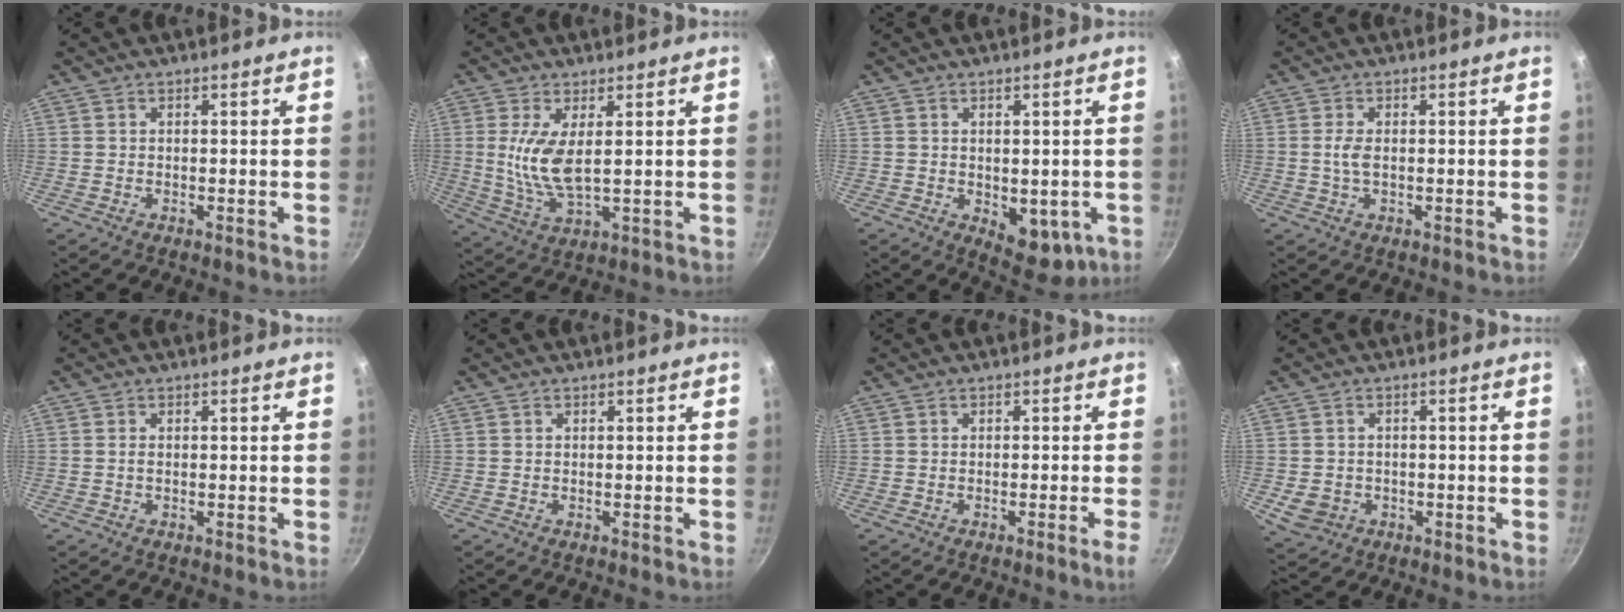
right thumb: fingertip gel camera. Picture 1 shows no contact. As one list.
[{"total": 8.8, "force": [1.6, 3.4, 7.9], "torque": [-0.165, -0.015, 0.039]}, {"total": 8.4, "force": [-1.5, 4.9, 6.7], "torque": [-0.059, -0.012, -0.008]}, {"total": 2.6, "force": [0.0, 1.2, 2.3], "torque": [-0.051, 0.000, -0.001]}, {"total": 0.6, "force": [0.0, 0.3, 0.5], "torque": [-0.012, 0.001, -0.001]}, {"total": 0.0}, {"total": 1.9, "force": [-0.9, -0.5, 1.5], "torque": [-0.037, 0.007, -0.013]}, {"total": 5.1, "force": [-1.3, 4.4, 2.4], "torque": [-0.036, 0.012, -0.008]}]